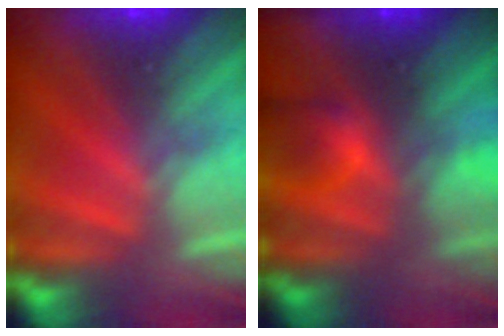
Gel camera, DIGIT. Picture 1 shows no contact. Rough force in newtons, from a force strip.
{"total": 8.2}